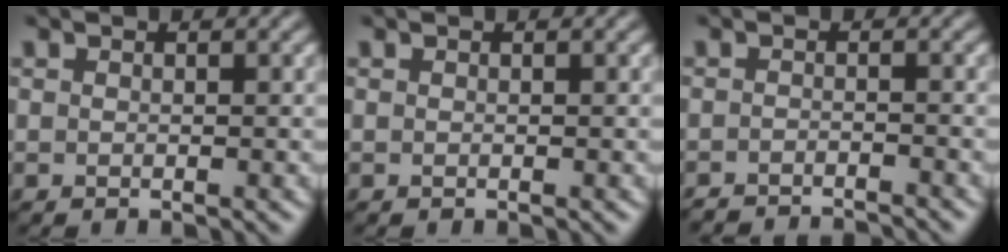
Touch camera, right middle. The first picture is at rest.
{"total": 0.0}
{"total": 4.2, "force": [-4.1, 0.5, 0.8], "torque": [-0.011, -0.003, -0.060]}